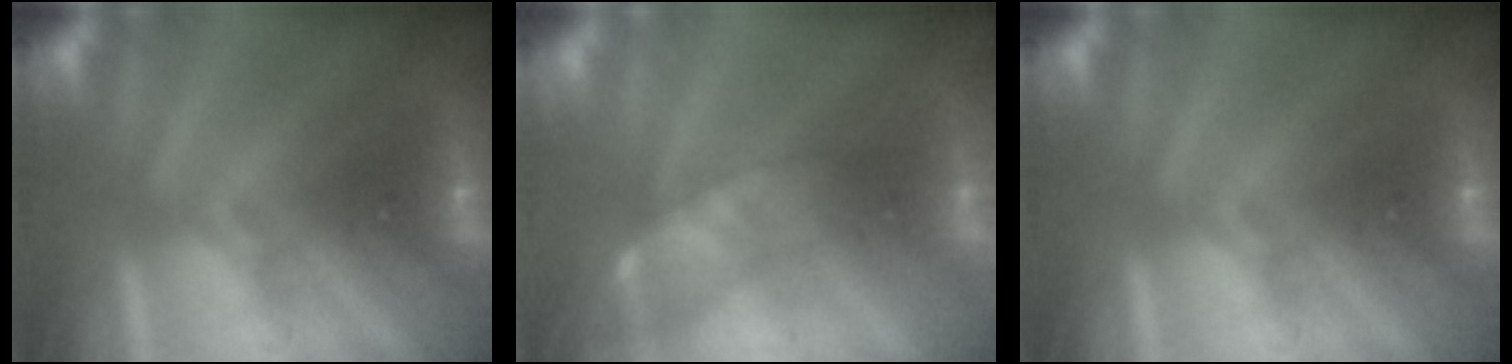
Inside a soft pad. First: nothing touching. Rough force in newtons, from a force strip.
{"total": 2.6}
{"total": 0.0}